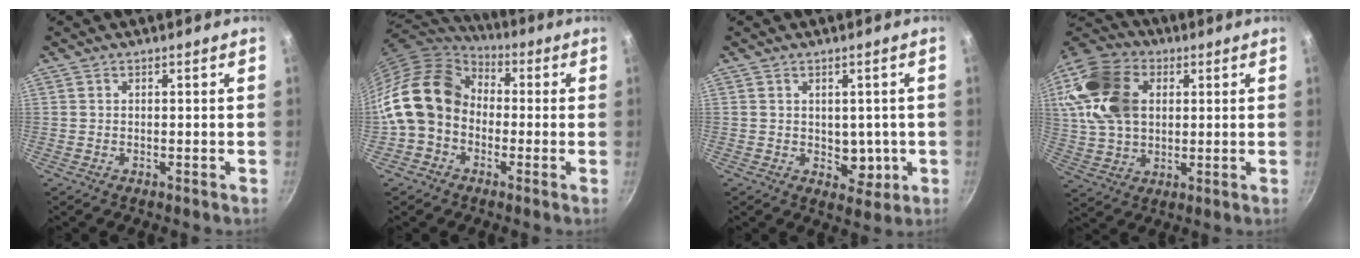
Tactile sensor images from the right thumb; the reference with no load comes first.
{"total": 15.3, "force": [-1.9, 12.3, 8.9], "torque": [-0.134, 0.048, -0.055]}
{"total": 4.9, "force": [-0.2, 3.8, 3.1], "torque": [-0.008, -0.003, 0.004]}
{"total": 18.5, "force": [4.0, 13.0, 12.6], "torque": [-0.232, 0.013, 0.070]}